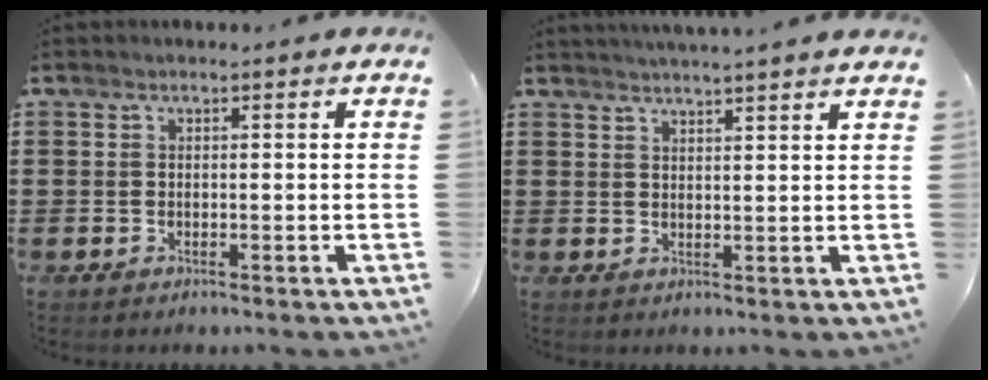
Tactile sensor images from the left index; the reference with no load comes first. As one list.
[{"total": 2.6, "force": [2.5, -0.7, 0.3], "torque": [-0.012, -0.011, 0.044]}]